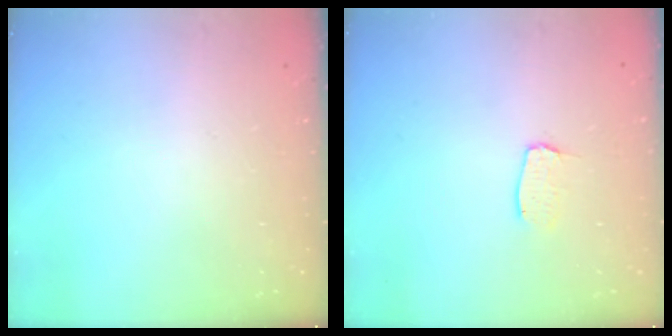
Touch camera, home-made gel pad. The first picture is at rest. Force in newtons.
{"total": 3.6, "press": 3.6, "slide": 0.3}